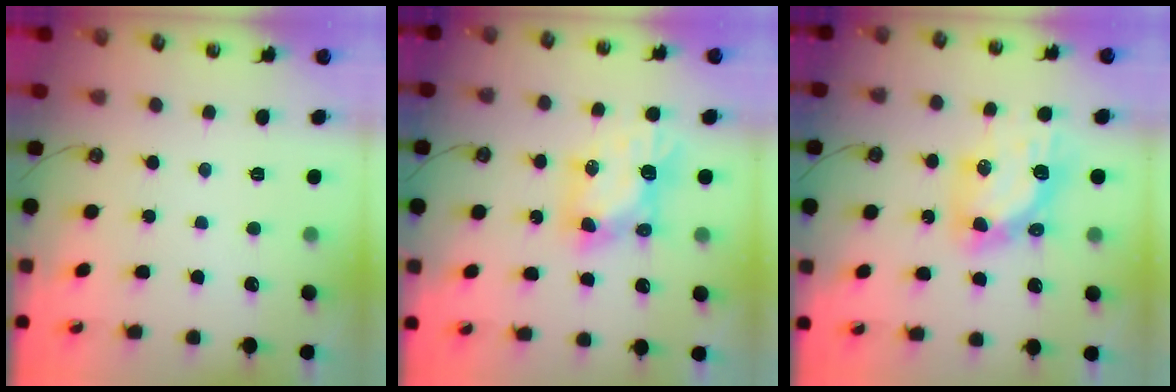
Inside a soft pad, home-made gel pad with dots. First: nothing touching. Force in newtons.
{"total": 7.0, "press": 7.0, "slide": 0.3}
{"total": 10.7, "press": 10.6, "slide": 1.3}